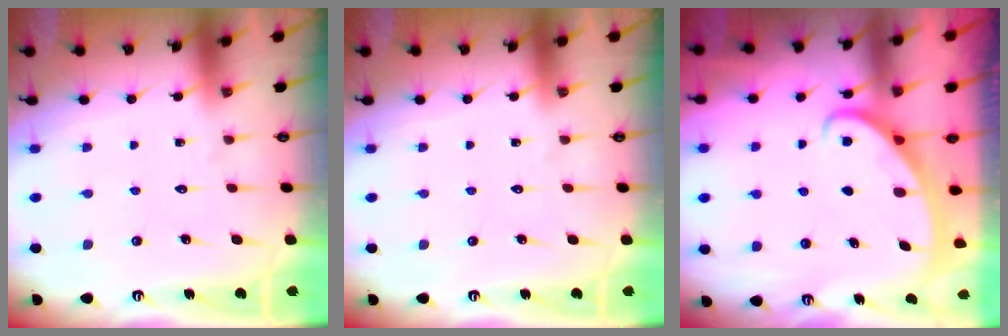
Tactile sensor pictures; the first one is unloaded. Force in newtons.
{"total": 0.0}
{"total": 3.0, "press": 3.0, "slide": 0.4}